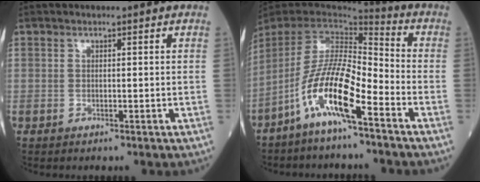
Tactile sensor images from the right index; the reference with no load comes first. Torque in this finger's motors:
{"motor_torque": [1.14, -1.00, 1.05, 0.21]}